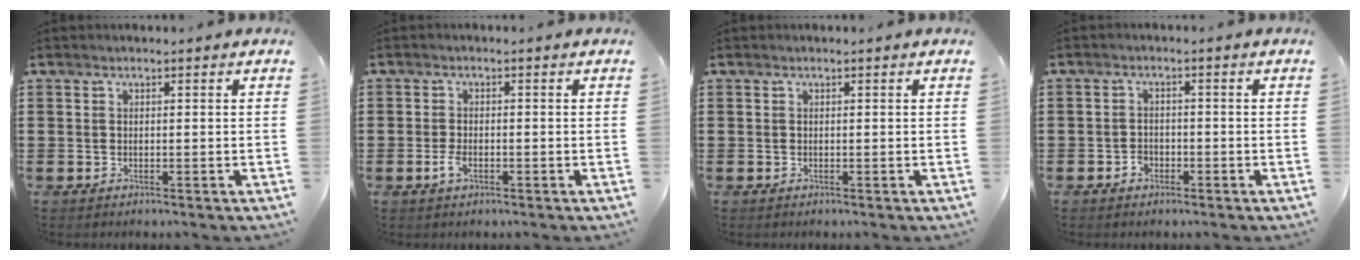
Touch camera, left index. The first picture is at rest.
{"total": 2.4, "force": [-0.9, 1.0, 2.0], "torque": [-0.059, -0.008, -0.022]}
{"total": 0.0}
{"total": 1.7, "force": [-1.1, 1.2, 0.5], "torque": [-0.016, 0.001, -0.025]}